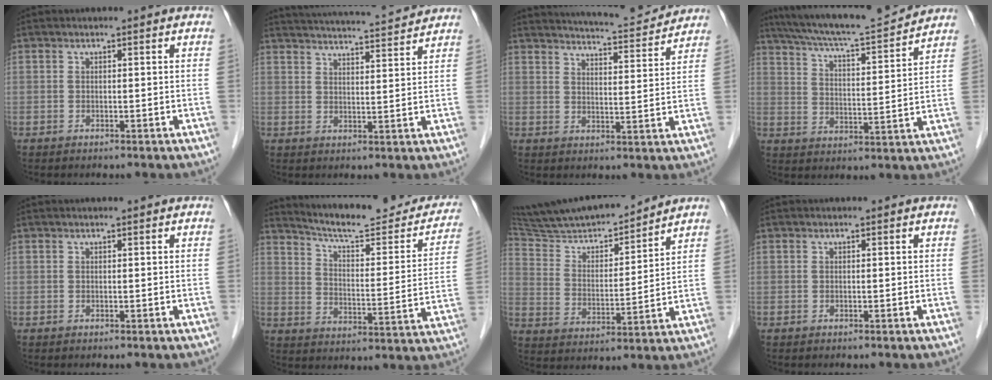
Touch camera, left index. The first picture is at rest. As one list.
[{"total": 14.2, "force": [13.6, 0.6, 4.2], "torque": [-0.075, 0.015, 0.188]}, {"total": 11.9, "force": [11.4, 0.9, 3.0], "torque": [-0.050, 0.003, 0.152]}, {"total": 16.2, "force": [14.9, 0.6, 6.3], "torque": [-0.115, 0.008, 0.229]}, {"total": 0.7, "force": [0.6, 0.0, 0.3], "torque": [-0.005, 0.009, 0.011]}, {"total": 22.3, "force": [20.0, 4.0, 9.0], "torque": [-0.120, -0.034, 0.258]}, {"total": 17.3, "force": [16.0, 1.6, 6.4], "torque": [-0.117, 0.008, 0.280]}, {"total": 0.0}]